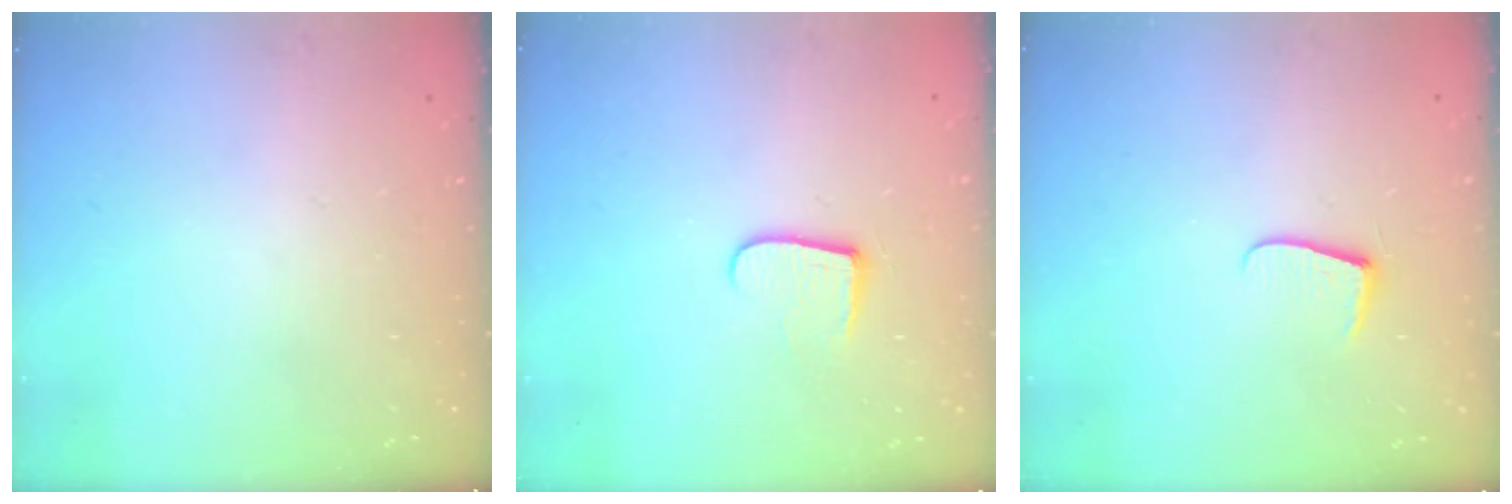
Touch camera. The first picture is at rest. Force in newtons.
{"total": 6.9, "press": 6.9, "slide": 0.7}
{"total": 6.8, "press": 6.8, "slide": 0.6}